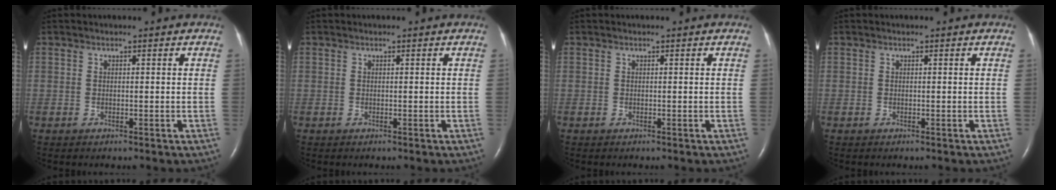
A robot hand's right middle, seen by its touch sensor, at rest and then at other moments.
{"total": 0.0}
{"total": 0.0}
{"total": 0.0}